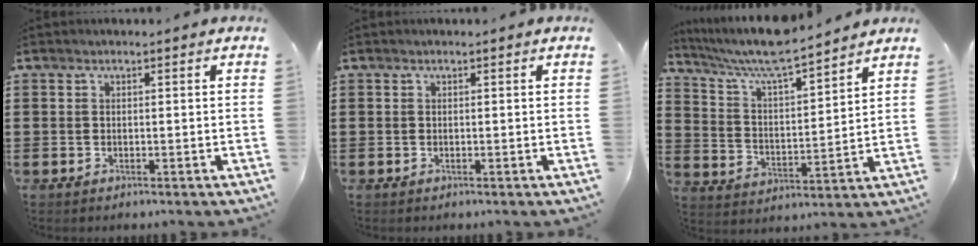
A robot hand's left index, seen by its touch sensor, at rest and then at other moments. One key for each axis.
{"total": 0.0}
{"total": 7.9, "fx": 7.1, "fy": 0.6, "fz": 3.5, "tx": -0.095, "ty": -0.034, "tz": 0.120}